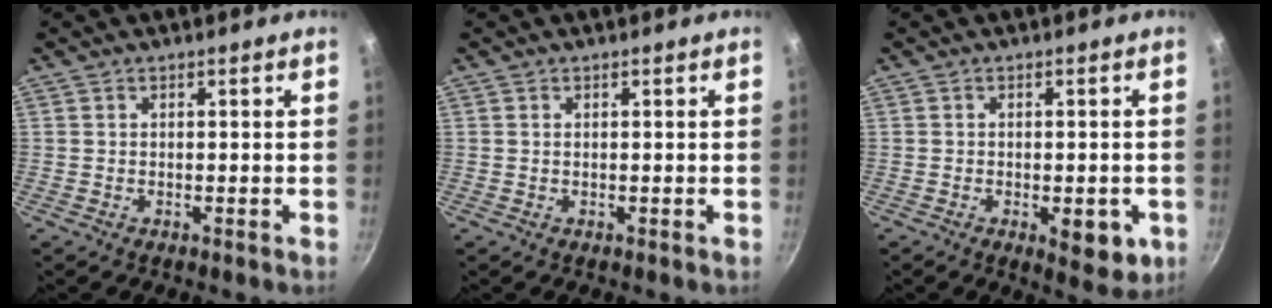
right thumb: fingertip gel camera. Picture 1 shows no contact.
{"total": 0.0}
{"total": 6.8, "force": [-2.2, 3.0, 5.7], "torque": [-0.061, -0.002, -0.021]}